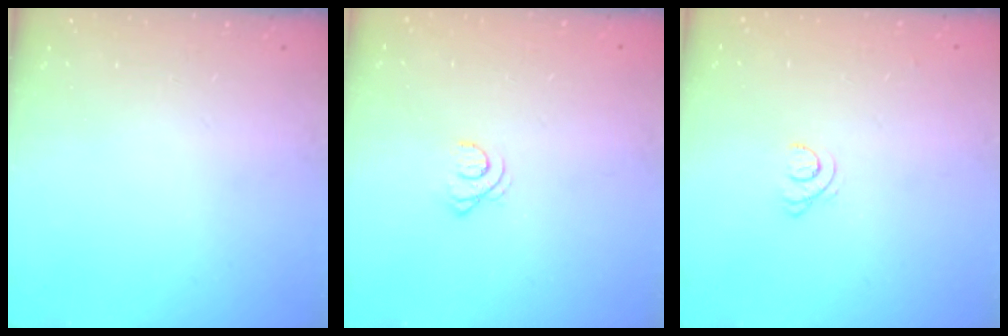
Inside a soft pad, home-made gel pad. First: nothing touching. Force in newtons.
{"total": 2.1, "press": 2.1, "slide": 0.3}
{"total": 3.9, "press": 3.9, "slide": 0.4}